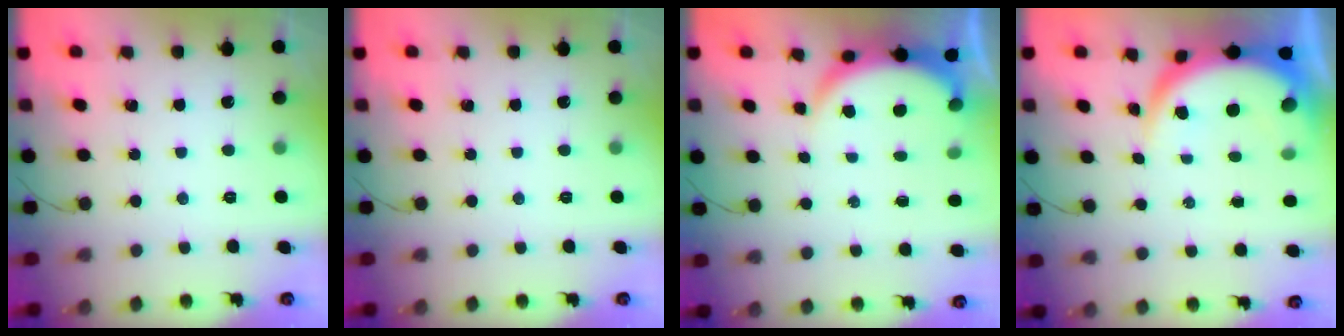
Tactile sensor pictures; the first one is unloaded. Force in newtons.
{"total": 0.0}
{"total": 5.8, "press": 5.7, "slide": 0.5}
{"total": 8.5, "press": 8.4, "slide": 1.6}